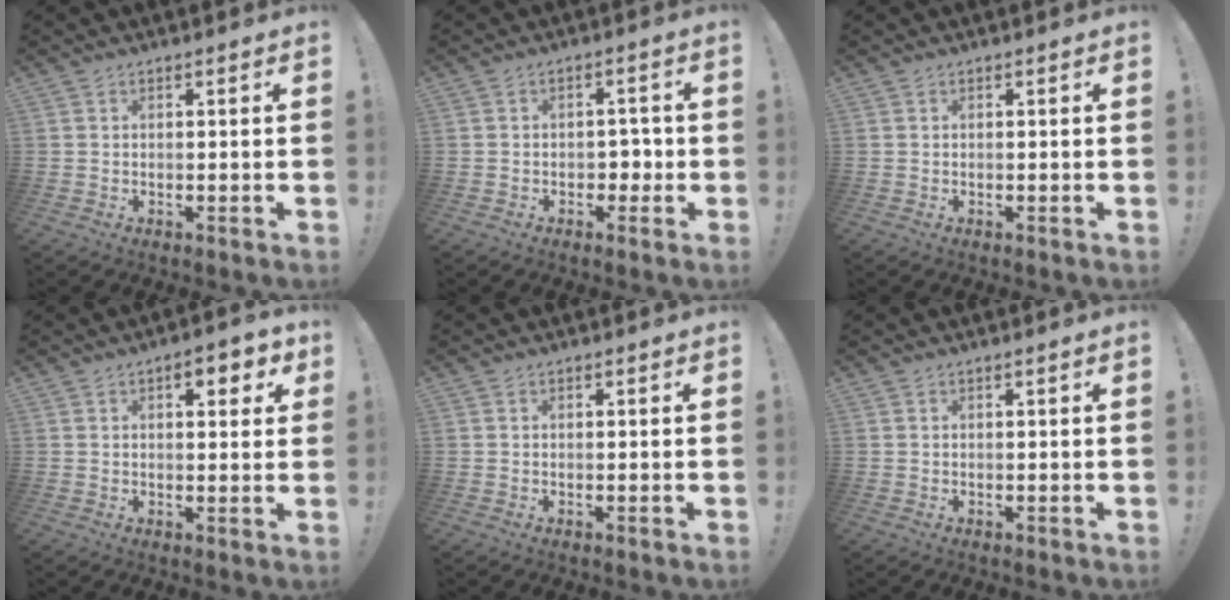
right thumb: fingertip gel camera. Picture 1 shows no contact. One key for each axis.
{"total": 4.2, "fx": -1.1, "fy": 3.6, "fz": 1.9, "tx": -0.026, "ty": 0.012, "tz": -0.019}
{"total": 0.0}
{"total": 6.3, "fx": 3.0, "fy": 2.8, "fz": 4.8, "tx": -0.048, "ty": -0.010, "tz": 0.044}
{"total": 0.0}
{"total": 0.6, "fx": 0.3, "fy": -0.3, "fz": 0.4, "tx": 0.000, "ty": -0.004, "tz": 0.003}